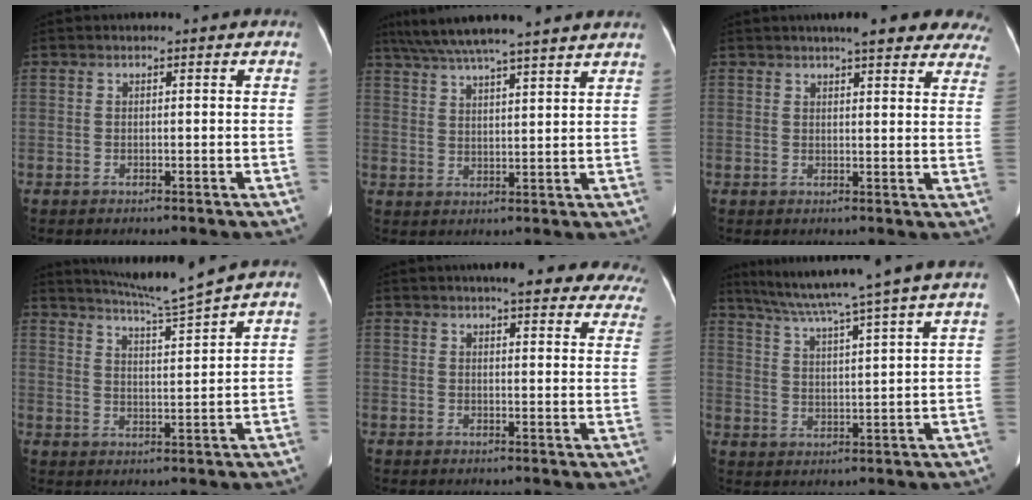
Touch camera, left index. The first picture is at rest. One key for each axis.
{"total": 18.5, "fx": 16.0, "fy": 0.6, "fz": 9.2, "tx": -0.163, "ty": 0.038, "tz": 0.229}
{"total": 15.2, "fx": 13.1, "fy": 3.1, "fz": 7.1, "tx": -0.062, "ty": 0.011, "tz": 0.138}
{"total": 7.6, "fx": 6.8, "fy": -2.4, "fz": 2.4, "tx": -0.049, "ty": -0.018, "tz": 0.122}
{"total": 19.3, "fx": 17.1, "fy": 4.0, "fz": 7.9, "tx": -0.074, "ty": -0.018, "tz": 0.179}
{"total": 15.5, "fx": 12.8, "fy": -2.5, "fz": 8.4, "tx": -0.142, "ty": -0.006, "tz": 0.184}